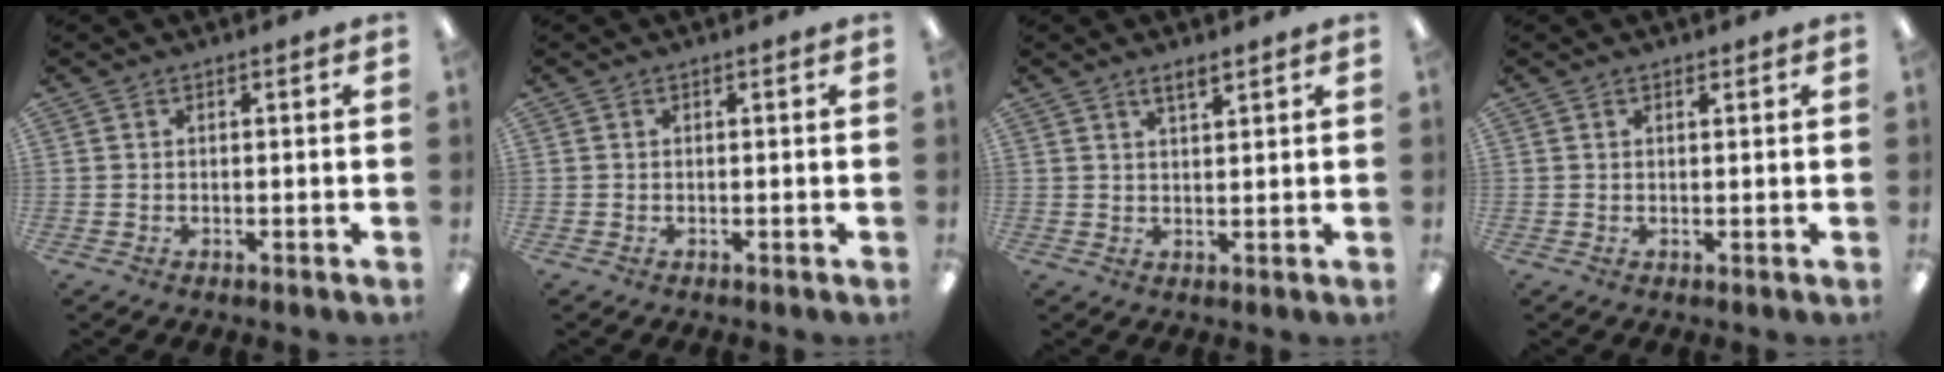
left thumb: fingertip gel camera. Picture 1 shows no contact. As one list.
[{"total": 0.0}, {"total": 2.9, "force": [2.4, 0.8, 1.5], "torque": [-0.025, -0.005, 0.041]}, {"total": 0.8, "force": [0.7, 0.3, 0.2], "torque": [-0.004, 0.000, 0.013]}]